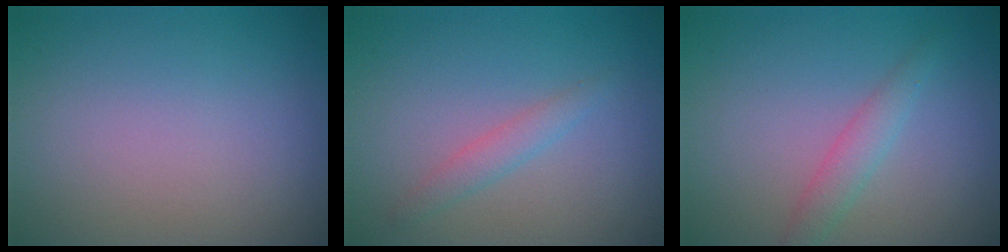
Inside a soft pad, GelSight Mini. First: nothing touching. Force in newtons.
{"total": 1.5, "press": 1.5, "slide": 0.0}
{"total": 1.9, "press": 1.9, "slide": 0.1}